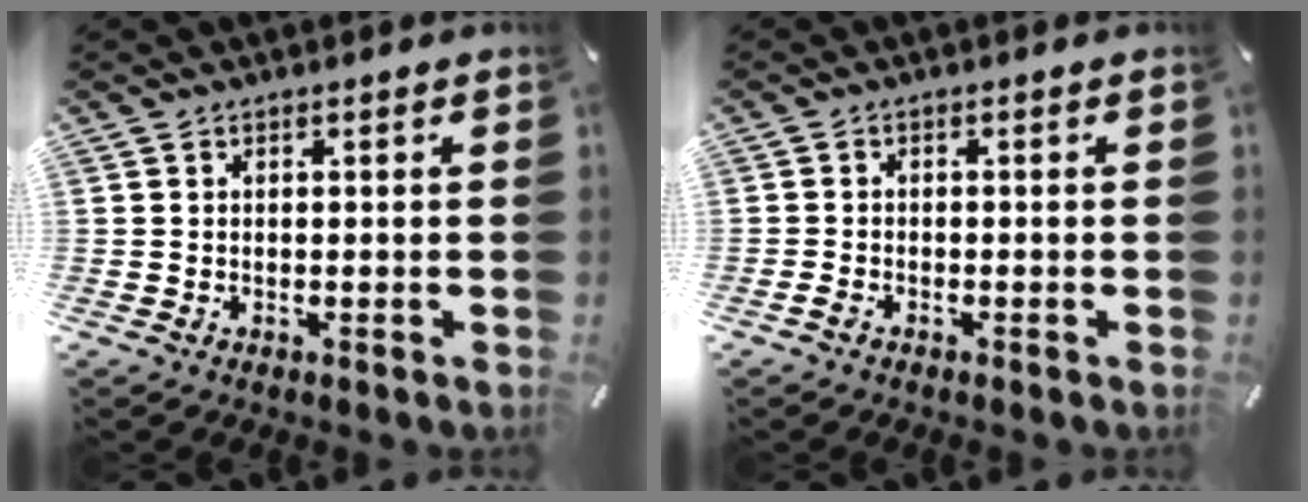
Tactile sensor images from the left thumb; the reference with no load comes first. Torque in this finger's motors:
{"motor_torque": [-0.06, -0.01, 0.09, 0.05, 0.02]}